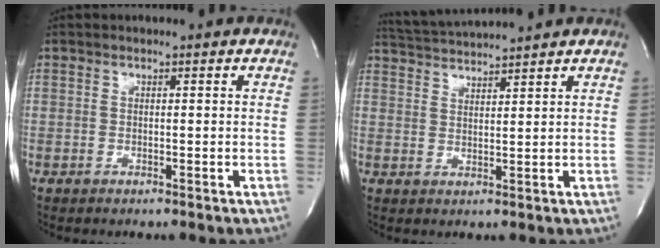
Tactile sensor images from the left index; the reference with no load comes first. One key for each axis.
{"total": 6.4, "fx": 6.1, "fy": -1.6, "fz": 1.1, "tx": -0.029, "ty": 0.012, "tz": 0.111}